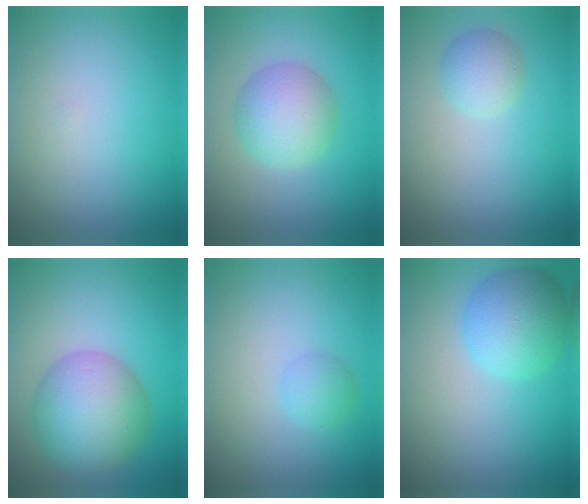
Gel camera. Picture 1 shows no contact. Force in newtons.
{"total": 4.7, "press": 4.7, "slide": 0.1}
{"total": 2.2, "press": 2.2, "slide": 0.2}
{"total": 7.9, "press": 7.8, "slide": 0.2}
{"total": 1.3, "press": 1.3, "slide": 0.0}
{"total": 5.2, "press": 5.2, "slide": 0.2}